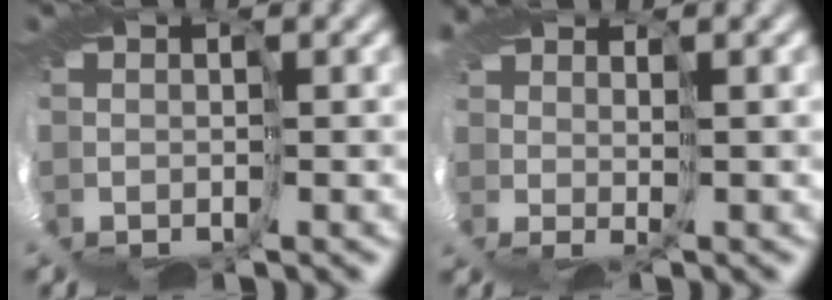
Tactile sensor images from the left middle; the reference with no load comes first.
{"total": 2.0, "force": [1.6, -0.5, 1.0], "torque": [-0.015, 0.004, 0.026]}